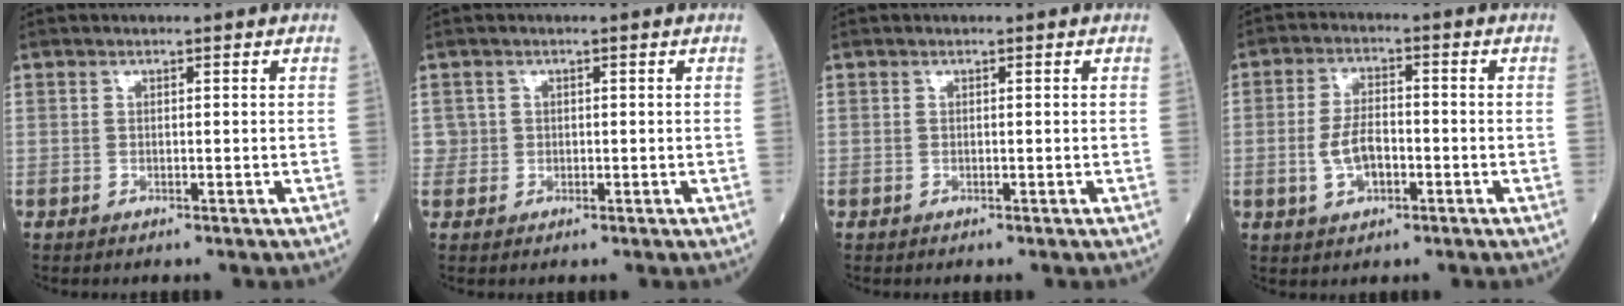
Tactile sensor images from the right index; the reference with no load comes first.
{"total": 1.4, "force": [0.2, 1.4, -0.2], "torque": [0.014, 0.006, 0.000]}
{"total": 0.0}
{"total": 5.6, "force": [-1.5, 2.8, 4.7], "torque": [-0.096, 0.006, -0.028]}